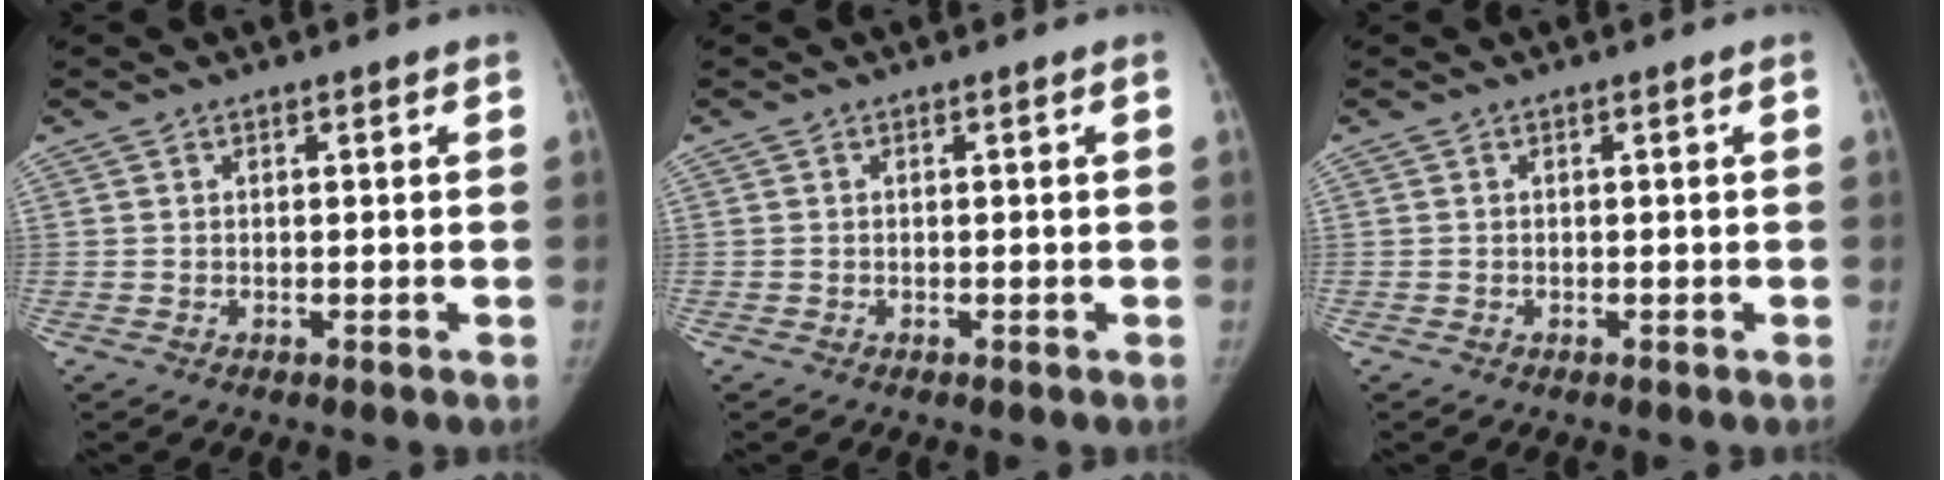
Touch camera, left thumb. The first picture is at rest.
{"total": 0.0}
{"total": 0.0}